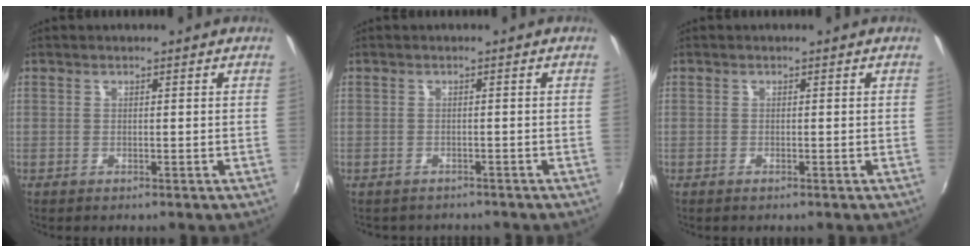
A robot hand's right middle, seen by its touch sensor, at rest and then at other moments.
{"total": 2.8, "force": [-2.5, 1.2, 0.5], "torque": [-0.017, -0.011, -0.033]}
{"total": 0.5, "force": [-0.4, 0.1, 0.3], "torque": [-0.006, 0.000, -0.009]}